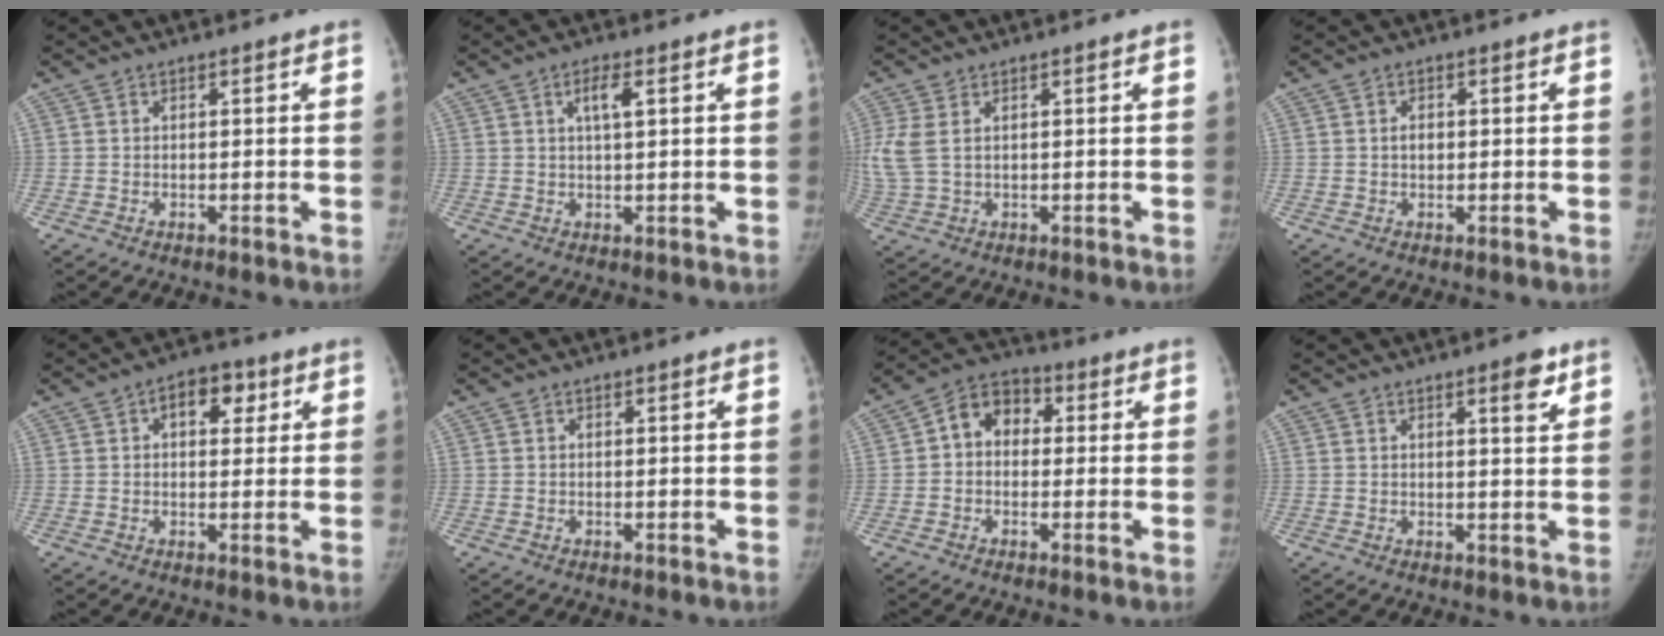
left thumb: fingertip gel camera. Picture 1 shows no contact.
{"total": 3.5, "force": [1.3, 0.9, 3.1], "torque": [-0.055, 0.001, 0.024]}
{"total": 5.6, "force": [1.3, 3.2, 4.4], "torque": [-0.133, 0.010, 0.035]}
{"total": 1.6, "force": [0.1, 1.2, 1.0], "torque": [-0.009, 0.002, 0.001]}
{"total": 6.3, "force": [2.2, 4.1, 4.3], "torque": [-0.028, 0.001, 0.024]}
{"total": 0.0}
{"total": 7.7, "force": [0.6, 6.1, 4.7], "torque": [-0.048, 0.022, -0.008]}
{"total": 3.8, "force": [2.3, 0.9, 3.0], "torque": [-0.034, -0.014, 0.031]}